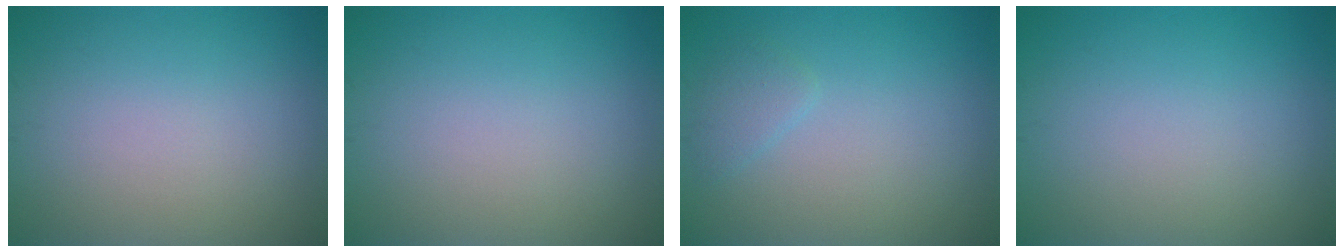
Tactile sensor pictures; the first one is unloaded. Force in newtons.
{"total": 0.0}
{"total": 1.3, "press": 1.2, "slide": 0.2}
{"total": 0.0}